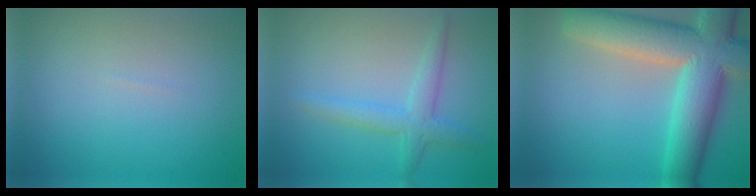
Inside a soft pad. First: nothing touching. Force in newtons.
{"total": 2.9, "press": 2.9, "slide": 0.1}
{"total": 12.2, "press": 12.1, "slide": 1.1}